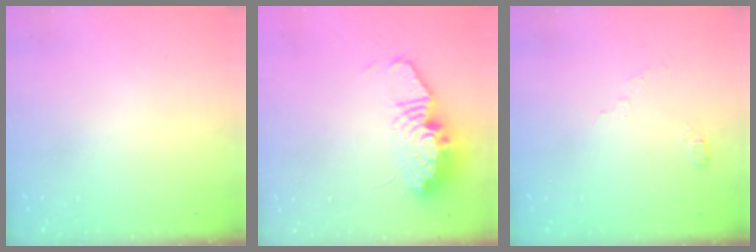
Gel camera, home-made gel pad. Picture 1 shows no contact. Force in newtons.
{"total": 14.0, "press": 13.9, "slide": 1.4}
{"total": 4.4, "press": 4.3, "slide": 1.0}